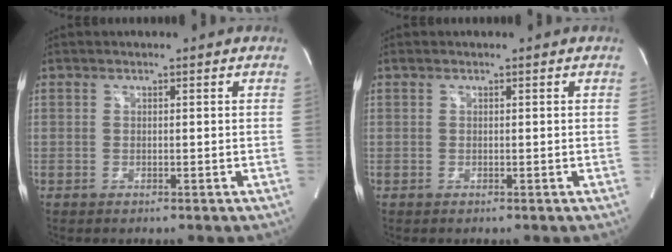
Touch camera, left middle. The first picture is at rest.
{"total": 0.0}